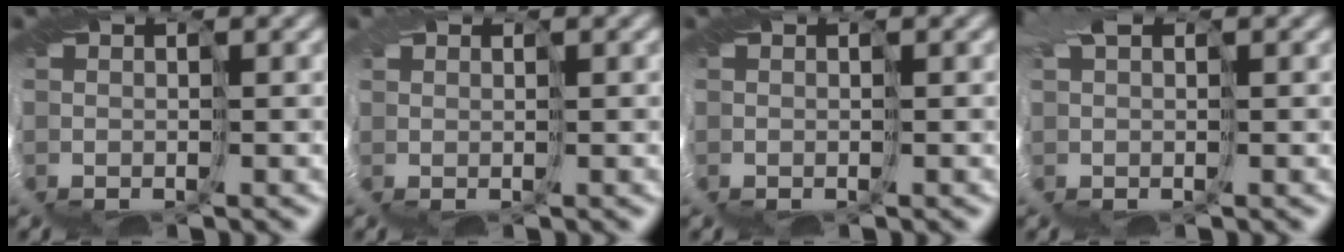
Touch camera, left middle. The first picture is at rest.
{"total": 2.8, "force": [-0.6, -1.7, -2.1], "torque": [0.020, -0.009, 0.009]}
{"total": 0.0}
{"total": 1.1, "force": [0.2, 0.7, 0.9], "torque": [-0.049, 0.003, 0.025]}